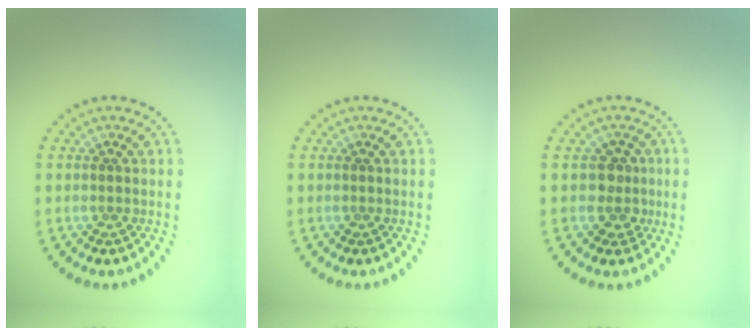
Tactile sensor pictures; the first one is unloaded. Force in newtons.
{"total": 0.0}
{"total": 2.1, "press": 1.8, "slide": 1.1}